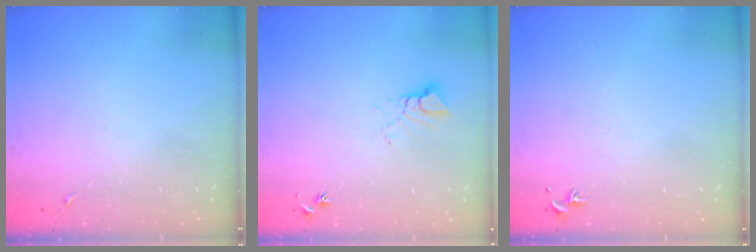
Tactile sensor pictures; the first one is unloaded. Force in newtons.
{"total": 6.0, "press": 6.0, "slide": 0.4}
{"total": 0.8, "press": 0.7, "slide": 0.3}